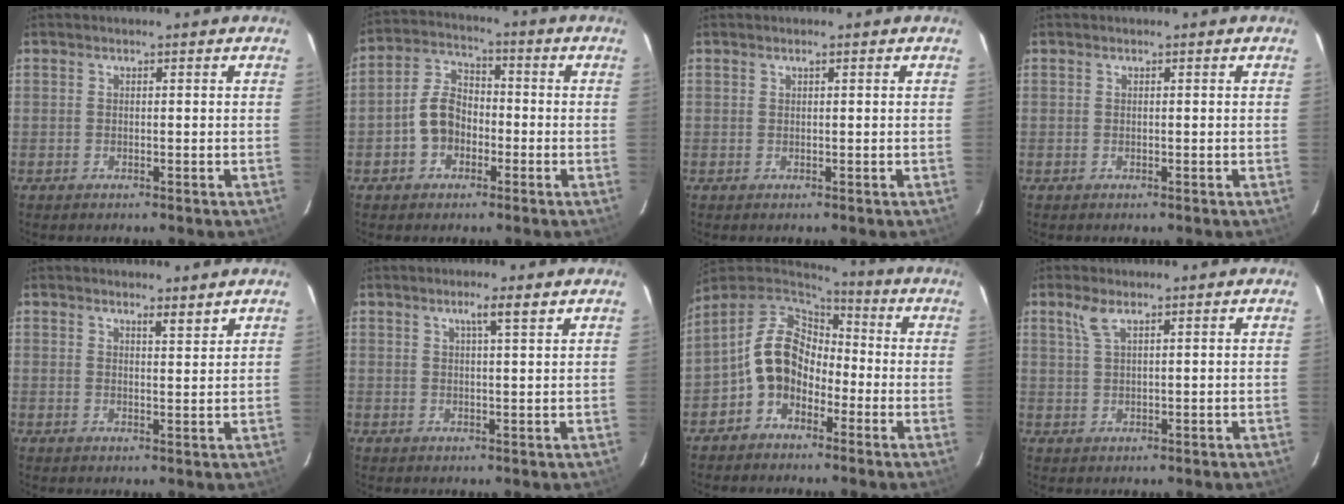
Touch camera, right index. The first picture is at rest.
{"total": 7.6, "force": [-2.6, 5.9, 4.1], "torque": [-0.085, 0.028, -0.043]}
{"total": 0.0}
{"total": 0.0}
{"total": 2.2, "force": [1.9, 0.2, 1.0], "torque": [-0.015, -0.005, 0.027]}
{"total": 2.8, "force": [1.8, -0.2, 2.2], "torque": [-0.037, 0.002, 0.031]}
{"total": 10.9, "force": [-4.2, 8.0, 6.0], "torque": [-0.121, 0.023, -0.081]}
{"total": 2.6, "force": [1.7, 0.6, 1.9], "torque": [-0.043, 0.005, 0.039]}